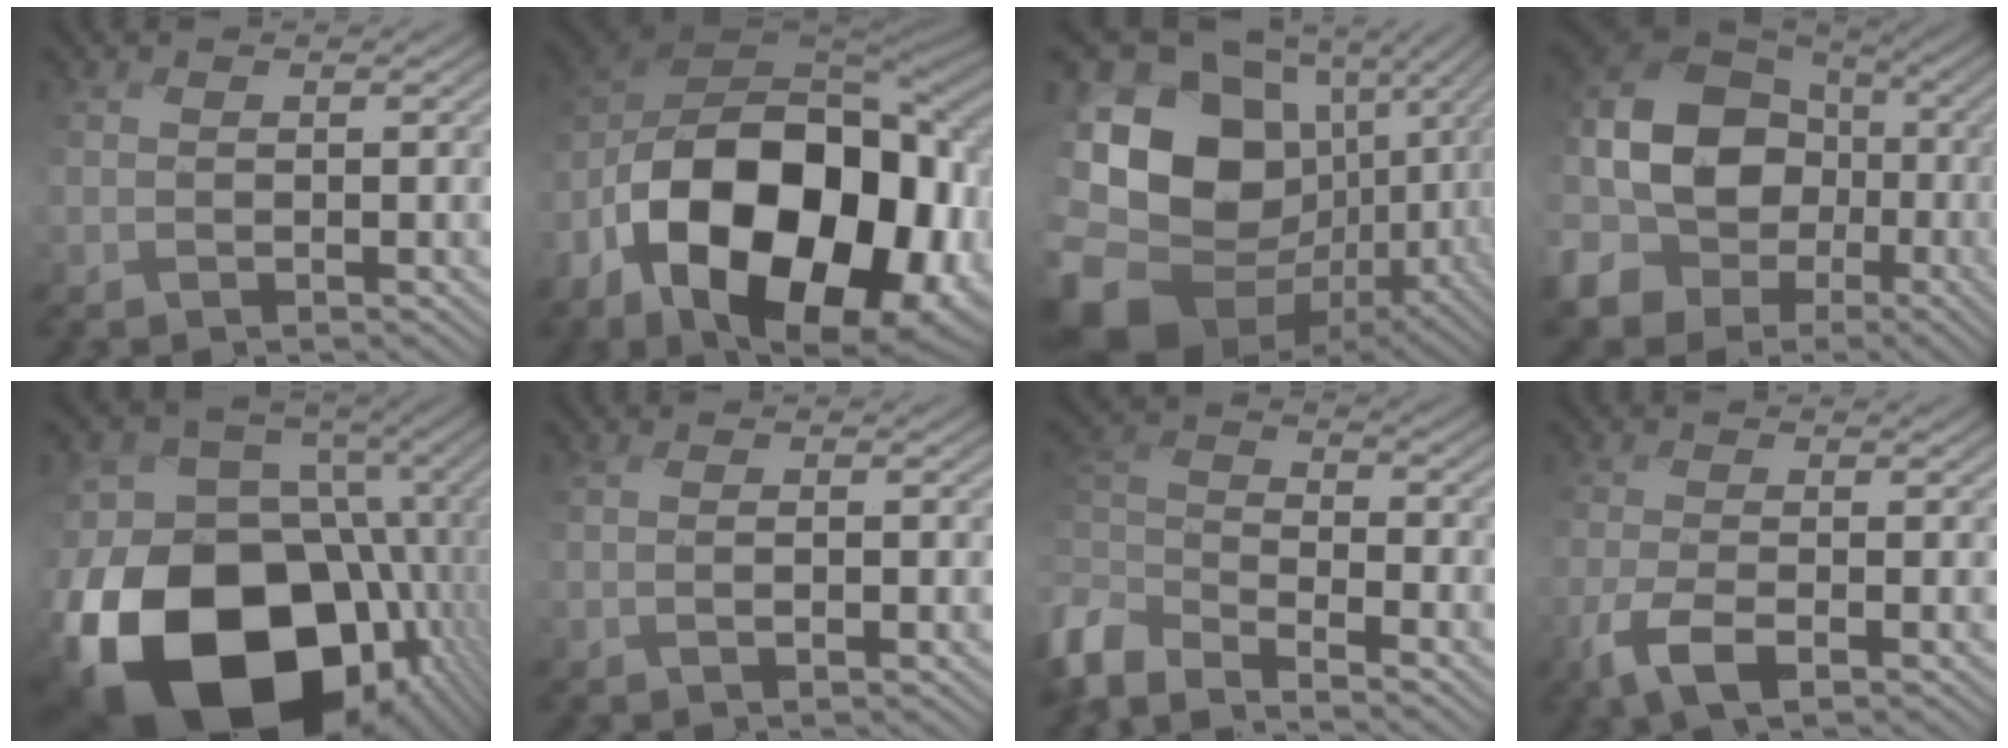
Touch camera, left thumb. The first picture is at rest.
{"total": 22.3, "force": [-6.6, 13.4, 16.6], "torque": [-0.342, -0.044, -0.092]}
{"total": 18.8, "force": [-3.2, 15.2, 10.6], "torque": [-0.258, -0.015, -0.047]}
{"total": 15.3, "force": [-2.5, 12.1, 9.0], "torque": [-0.223, -0.010, -0.056]}
{"total": 23.3, "force": [-9.5, 15.9, 14.1], "torque": [-0.326, -0.044, -0.133]}
{"total": 1.6, "force": [0.0, 0.5, 1.5], "torque": [-0.030, -0.003, 0.002]}
{"total": 8.2, "force": [-6.5, 3.7, 3.5], "torque": [-0.102, -0.013, -0.147]}
{"total": 4.1, "force": [-2.1, 1.4, 3.2], "torque": [-0.079, -0.008, -0.043]}